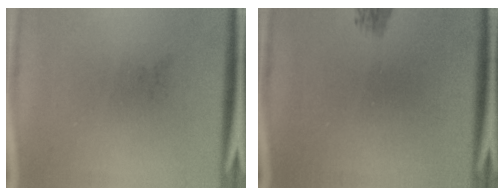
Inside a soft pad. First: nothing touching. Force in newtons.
{"total": 1.3}